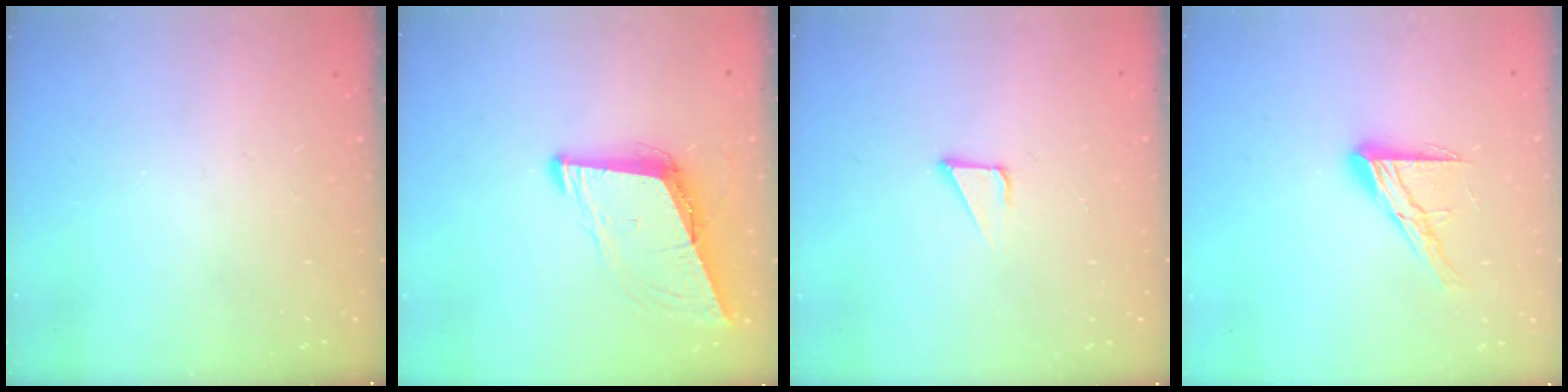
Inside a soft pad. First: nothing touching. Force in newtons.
{"total": 9.0, "press": 8.2, "slide": 3.7}
{"total": 2.4, "press": 2.4, "slide": 0.1}
{"total": 12.3, "press": 12.2, "slide": 1.1}